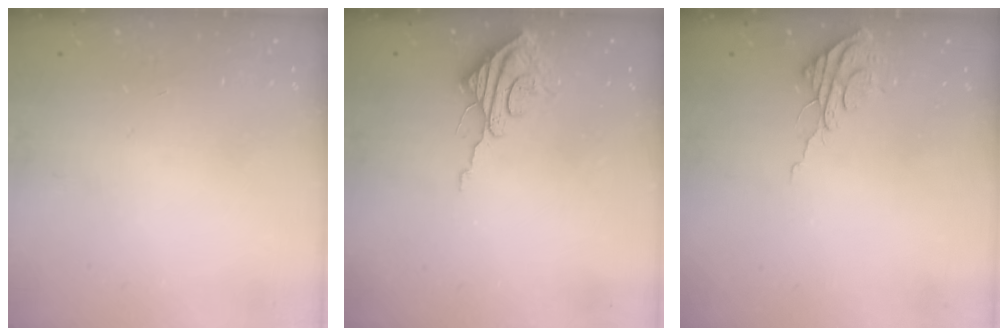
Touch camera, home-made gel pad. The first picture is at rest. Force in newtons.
{"total": 8.1, "press": 8.1, "slide": 0.5}
{"total": 7.6, "press": 7.6, "slide": 0.3}